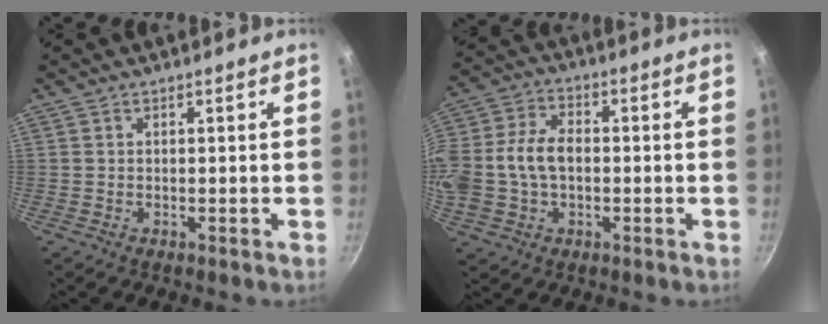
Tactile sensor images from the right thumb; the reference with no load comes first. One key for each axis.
{"total": 13.9, "fx": -0.9, "fy": 9.8, "fz": 9.9, "tx": -0.202, "ty": 0.033, "tz": -0.024}